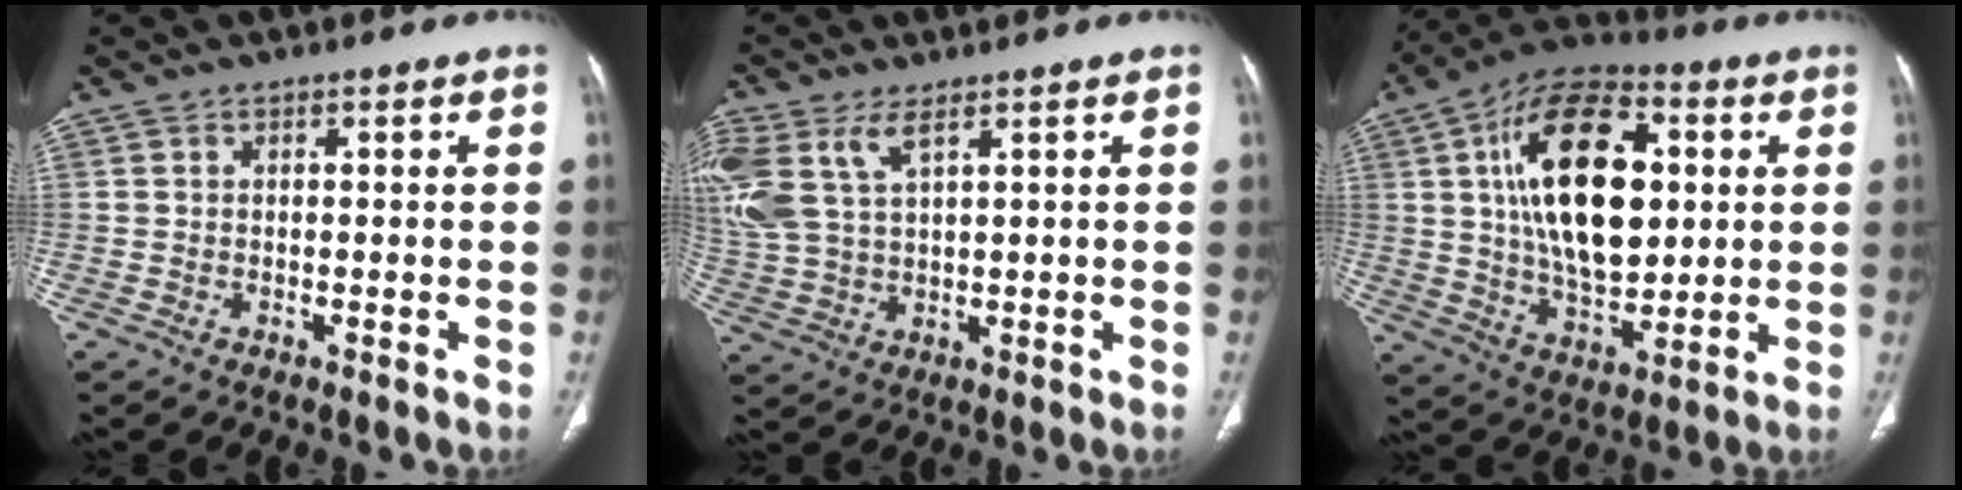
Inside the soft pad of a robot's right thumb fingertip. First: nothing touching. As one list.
[{"total": 10.8, "force": [5.2, 5.1, 8.0], "torque": [-0.202, 0.000, 0.115]}, {"total": 23.6, "force": [4.6, 12.8, 19.3], "torque": [-0.299, -0.006, 0.074]}]